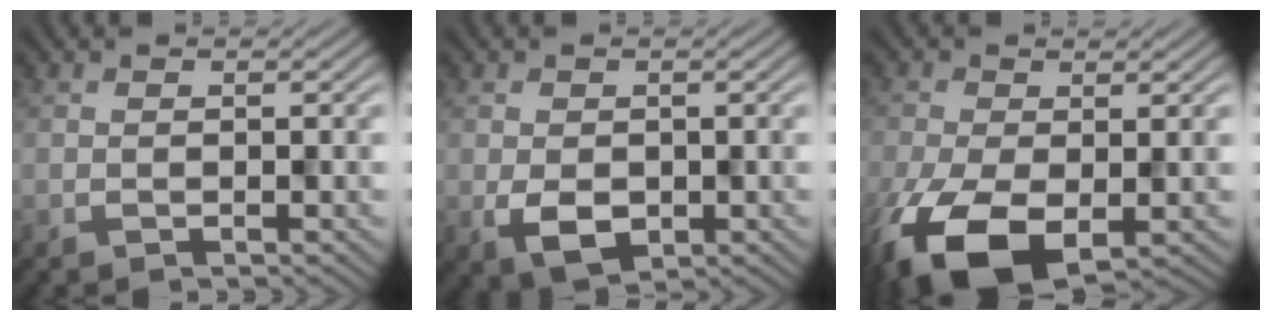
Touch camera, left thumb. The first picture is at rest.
{"total": 4.4, "force": [-1.2, 3.0, 3.0], "torque": [-0.059, -0.013, -0.021]}
{"total": 11.7, "force": [-5.1, 6.0, 8.7], "torque": [-0.195, -0.047, -0.077]}